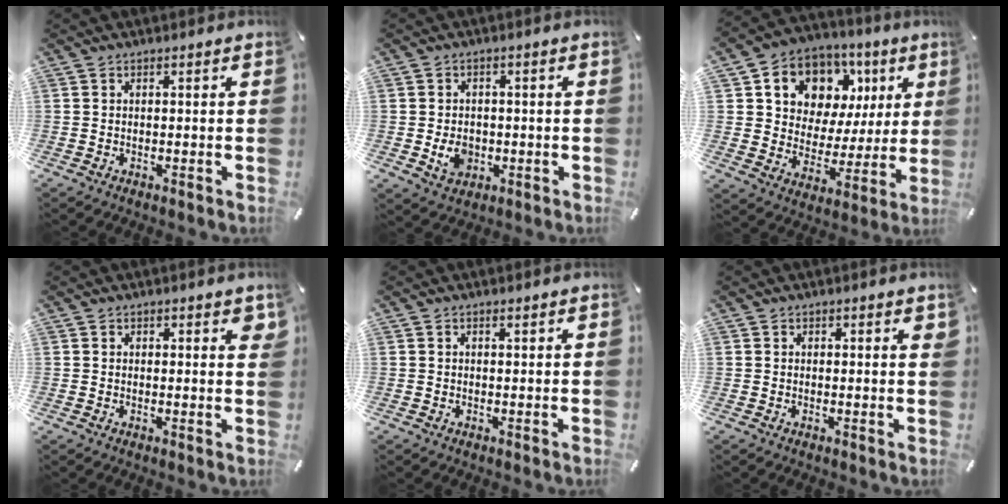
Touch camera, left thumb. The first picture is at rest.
{"total": 5.4, "force": [-1.0, 4.5, 2.8], "torque": [-0.045, -0.003, -0.020]}
{"total": 10.9, "force": [5.3, 9.0, 2.8], "torque": [-0.055, -0.044, 0.102]}
{"total": 1.8, "force": [1.1, 1.0, 1.1], "torque": [-0.006, -0.003, 0.016]}
{"total": 0.6, "force": [0.4, 0.4, 0.3], "torque": [-0.005, 0.003, 0.006]}
{"total": 0.9, "force": [0.6, 0.5, 0.5], "torque": [-0.003, -0.002, 0.009]}